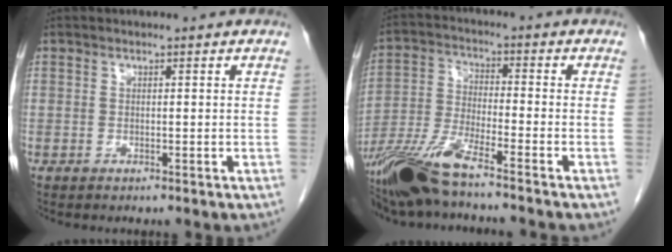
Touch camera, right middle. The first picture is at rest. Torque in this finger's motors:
{"motor_torque": [0.78, -0.72, 0.19, 0.08]}